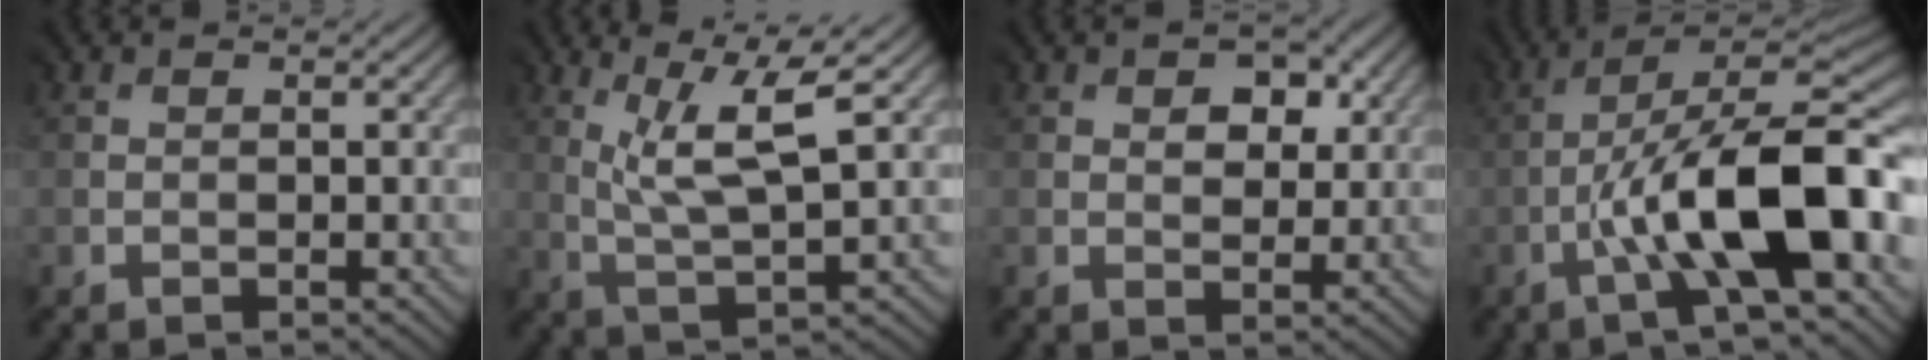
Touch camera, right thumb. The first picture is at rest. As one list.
[{"total": 6.1, "force": [3.5, 0.7, 5.0], "torque": [-0.091, 0.003, 0.070]}, {"total": 3.9, "force": [2.0, 2.7, 1.9], "torque": [-0.028, -0.007, 0.033]}, {"total": 14.4, "force": [-4.7, 4.1, 13.0], "torque": [-0.208, 0.009, -0.078]}]